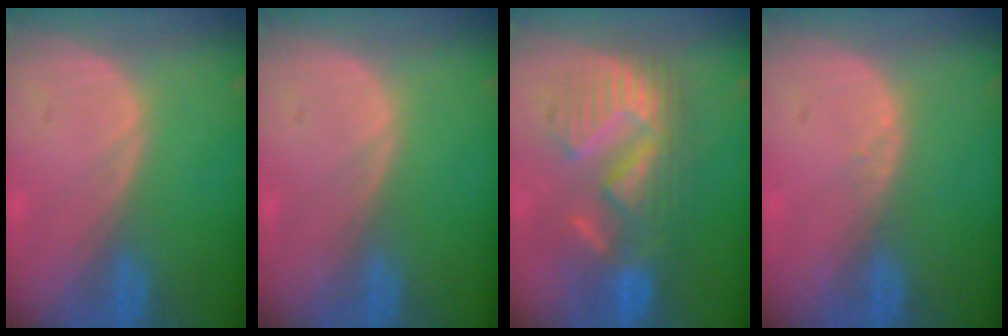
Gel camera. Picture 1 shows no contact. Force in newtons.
{"total": 0.0}
{"total": 10.1, "press": 10.0, "slide": 0.6}
{"total": 0.7, "press": 0.5, "slide": 0.5}